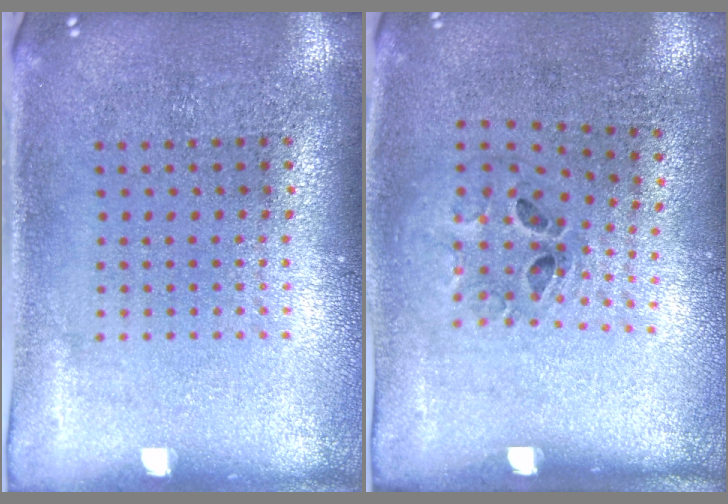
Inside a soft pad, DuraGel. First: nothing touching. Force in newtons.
{"total": 1.3, "press": 0.7, "slide": 1.1}